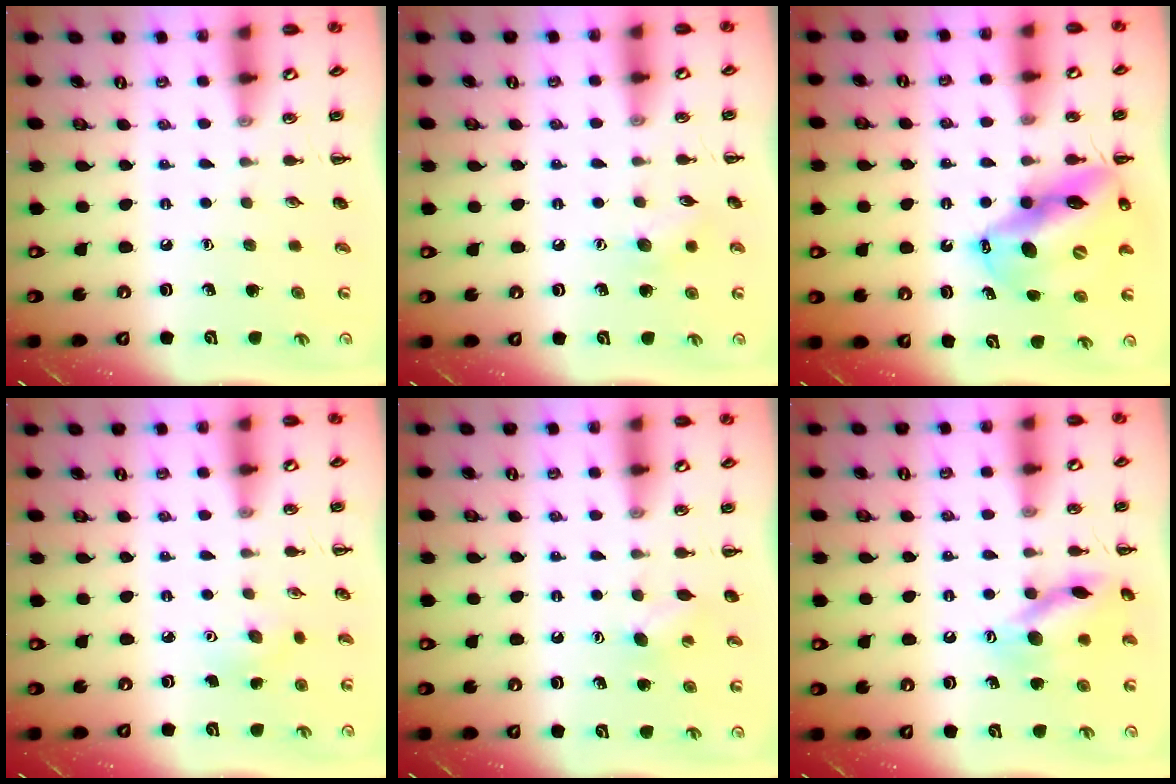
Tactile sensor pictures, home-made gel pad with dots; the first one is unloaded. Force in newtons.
{"total": 6.3, "press": 6.1, "slide": 1.5}
{"total": 16.1, "press": 15.4, "slide": 4.6}
{"total": 3.6, "press": 3.5, "slide": 1.0}
{"total": 4.0, "press": 3.9, "slide": 0.8}
{"total": 13.5, "press": 13.5, "slide": 1.3}